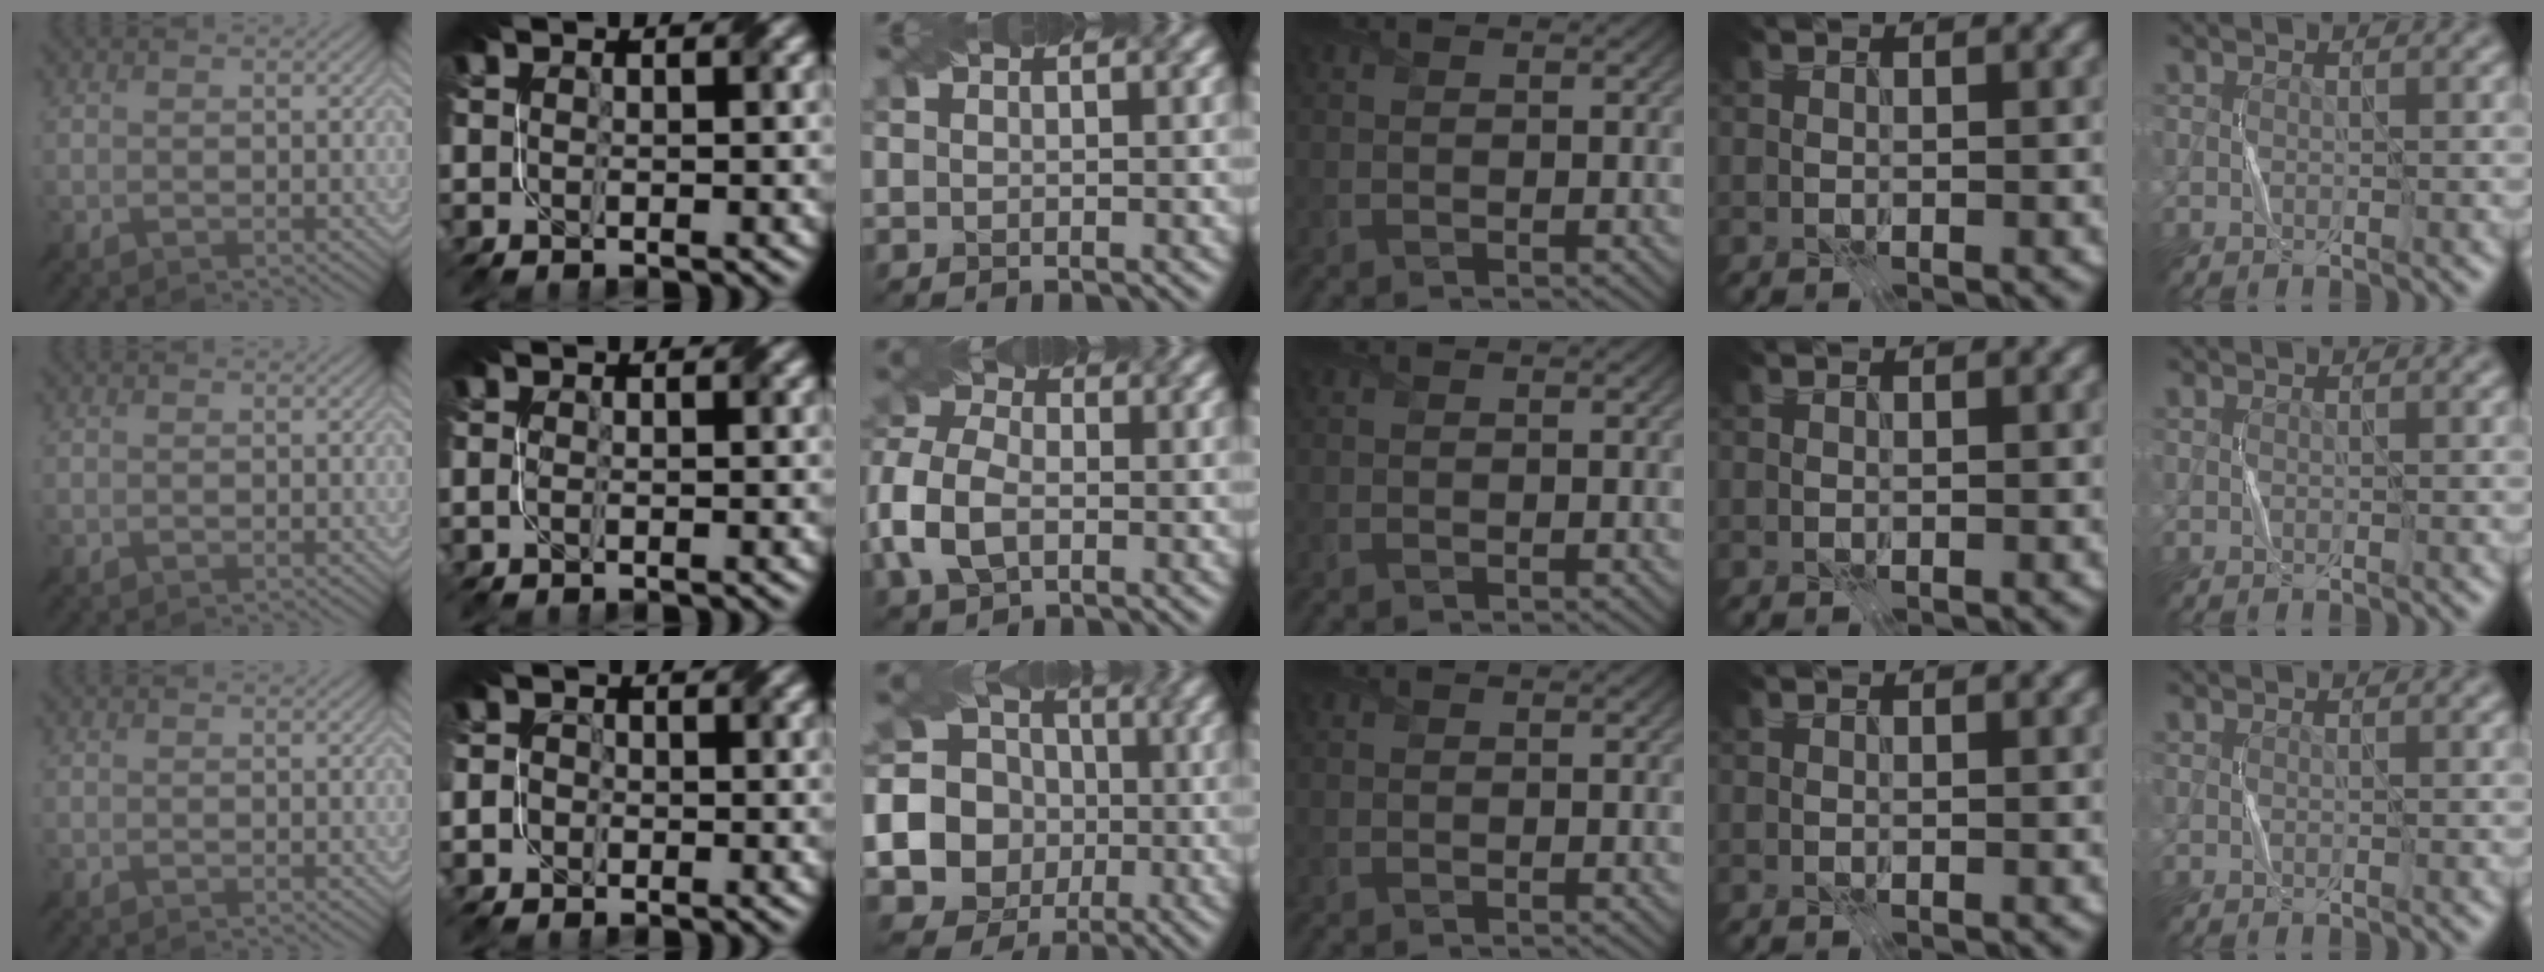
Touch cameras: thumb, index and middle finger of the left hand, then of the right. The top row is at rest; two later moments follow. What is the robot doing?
{"motion": "fold", "object": "coffee filter"}